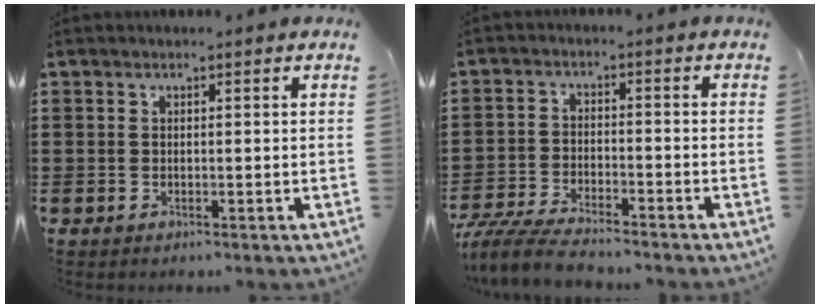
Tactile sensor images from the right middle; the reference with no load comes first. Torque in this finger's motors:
{"motor_torque": [0.80, 0.19, 0.53, 0.16]}